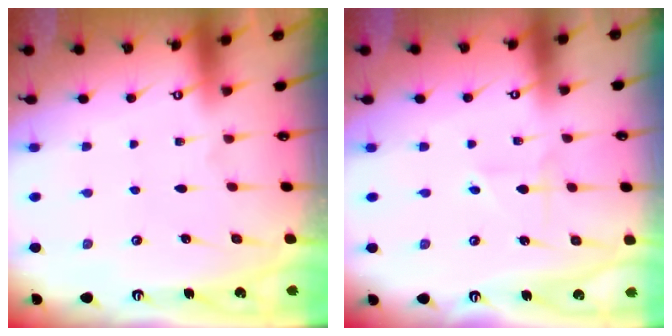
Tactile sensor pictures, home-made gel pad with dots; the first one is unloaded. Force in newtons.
{"total": 2.4, "press": 2.2, "slide": 0.9}